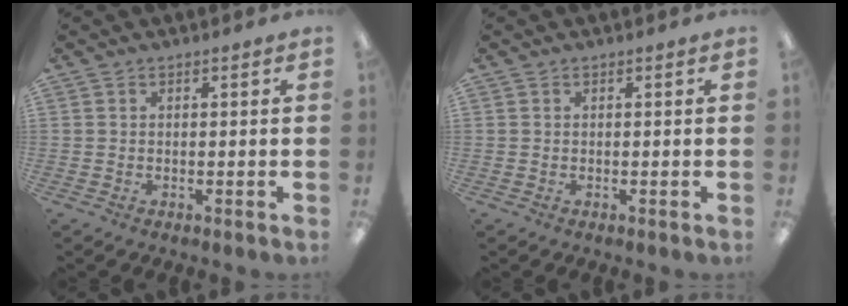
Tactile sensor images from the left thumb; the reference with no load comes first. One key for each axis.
{"total": 0.0}